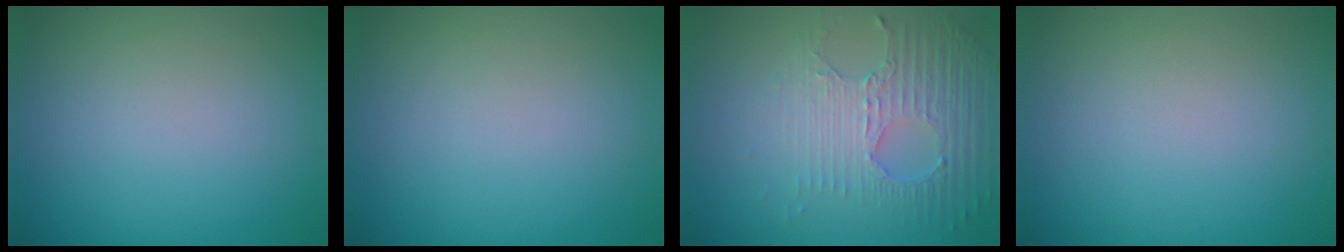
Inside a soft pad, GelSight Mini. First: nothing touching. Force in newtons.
{"total": 0.0}
{"total": 5.0, "press": 3.2, "slide": 3.8}
{"total": 0.0}